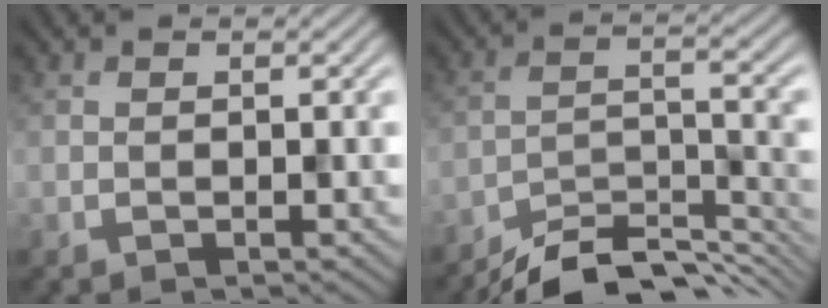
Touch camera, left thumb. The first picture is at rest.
{"total": 9.6, "force": [-8.3, 2.2, 4.4], "torque": [-0.078, -0.001, -0.141]}